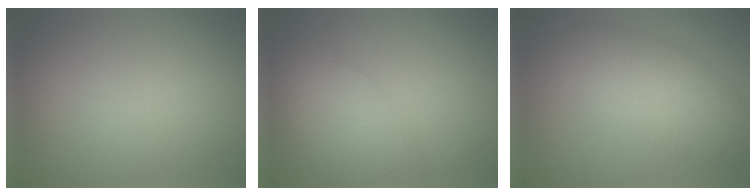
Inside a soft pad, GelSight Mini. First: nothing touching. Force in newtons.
{"total": 5.3, "press": 5.3, "slide": 0.3}
{"total": 5.6, "press": 5.6, "slide": 0.2}